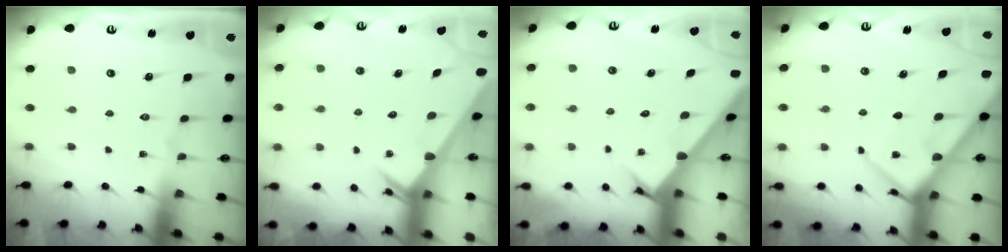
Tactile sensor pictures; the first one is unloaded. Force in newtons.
{"total": 2.5, "press": 2.5, "slide": 0.1}
{"total": 2.5, "press": 2.5, "slide": 0.2}
{"total": 7.9, "press": 7.9, "slide": 0.8}